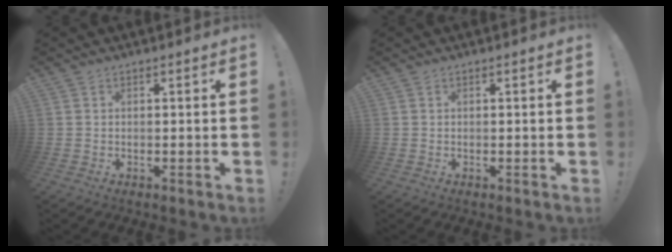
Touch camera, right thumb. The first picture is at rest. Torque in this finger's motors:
{"motor_torque": [0.01, 0.01, -0.02, -0.02, 0.00]}